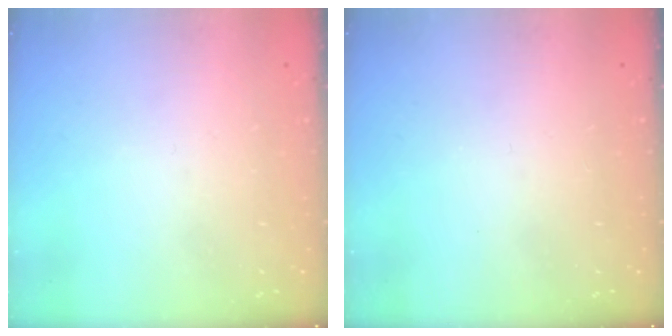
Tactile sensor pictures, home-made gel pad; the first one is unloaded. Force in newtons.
{"total": 0.0}